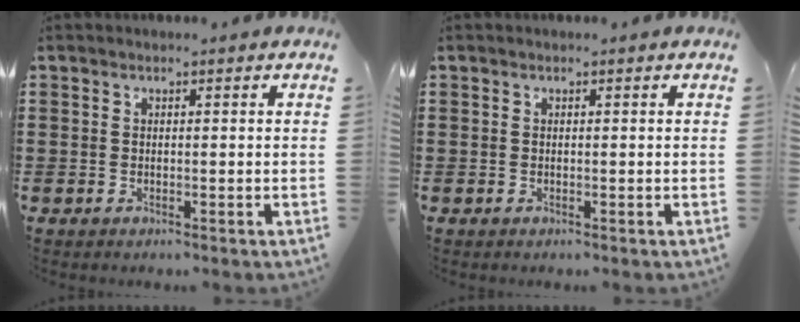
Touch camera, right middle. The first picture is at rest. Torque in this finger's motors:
{"motor_torque": [-0.70, 0.67, 0.00, -0.01]}